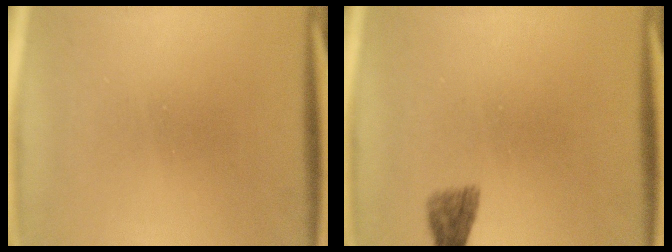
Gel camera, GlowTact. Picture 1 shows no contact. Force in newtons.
{"total": 1.8}